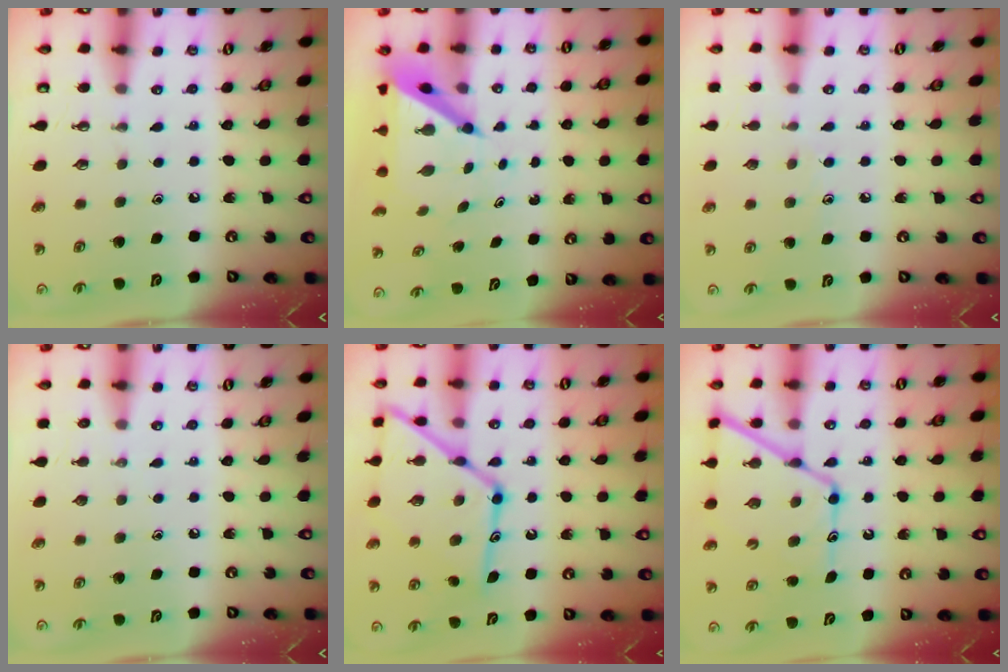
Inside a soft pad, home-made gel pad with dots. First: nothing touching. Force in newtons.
{"total": 6.6, "press": 6.5, "slide": 0.6}
{"total": 4.8, "press": 4.8, "slide": 0.6}
{"total": 0.0}
{"total": 18.7, "press": 18.6, "slide": 1.5}
{"total": 15.3, "press": 15.2, "slide": 1.4}